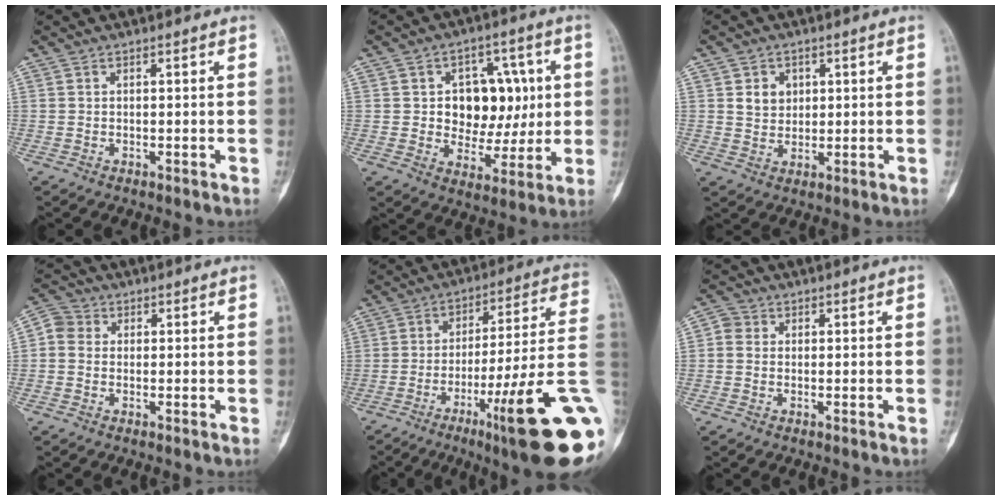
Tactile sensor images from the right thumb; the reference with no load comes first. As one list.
[{"total": 13.3, "force": [1.6, 9.8, 8.9], "torque": [-0.071, 0.006, 0.033]}, {"total": 4.6, "force": [1.4, 3.8, 2.1], "torque": [-0.011, -0.006, 0.026]}, {"total": 4.0, "force": [0.2, 3.6, 1.8], "torque": [-0.026, 0.009, -0.007]}, {"total": 23.1, "force": [-8.2, 2.2, 21.5], "torque": [-0.263, 0.026, -0.119]}, {"total": 2.4, "force": [0.1, 2.1, 1.0], "torque": [-0.010, 0.004, -0.005]}]